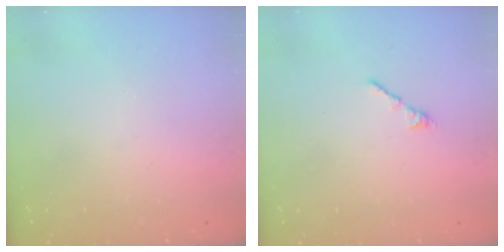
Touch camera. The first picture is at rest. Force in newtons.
{"total": 2.7, "press": 2.6, "slide": 0.7}